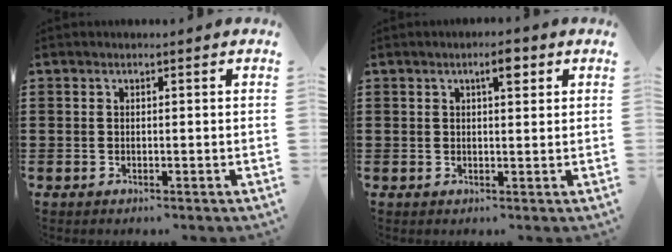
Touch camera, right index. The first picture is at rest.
{"total": 3.2, "force": [1.7, 0.9, 2.6], "torque": [-0.040, 0.002, 0.023]}